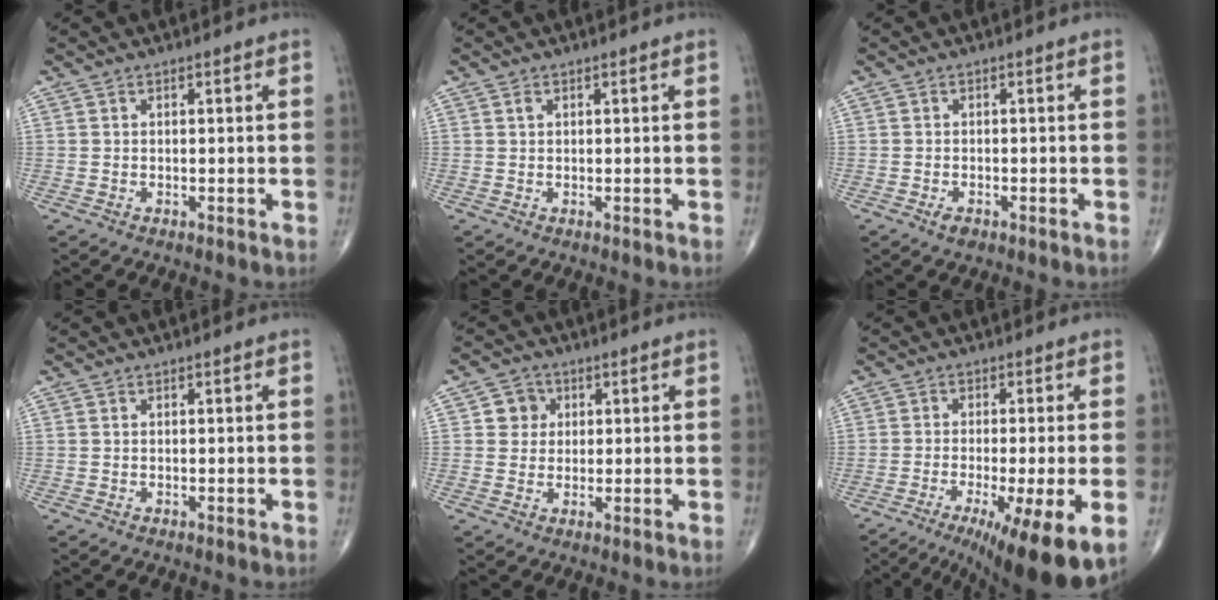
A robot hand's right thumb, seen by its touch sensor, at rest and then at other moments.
{"total": 0.7, "force": [0.4, 0.5, 0.4], "torque": [-0.008, 0.001, 0.007]}
{"total": 1.7, "force": [-1.0, 0.9, 1.1], "torque": [-0.019, 0.001, -0.015]}
{"total": 0.0}
{"total": 4.4, "force": [1.1, 4.1, 1.1], "torque": [0.010, 0.002, 0.012]}
{"total": 14.5, "force": [-6.9, 2.0, 12.6], "torque": [-0.162, -0.014, -0.104]}